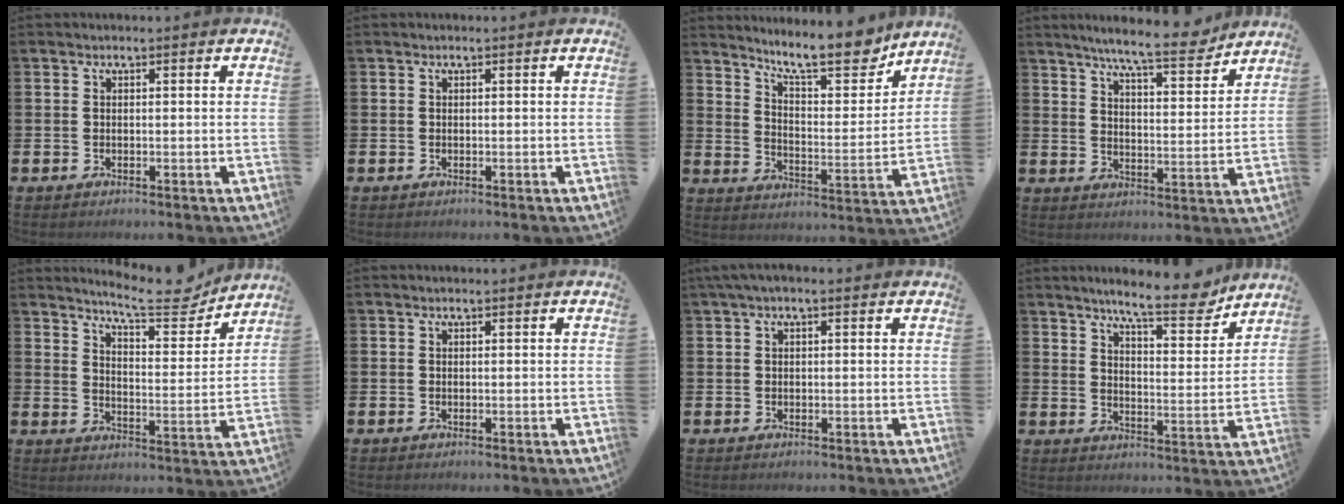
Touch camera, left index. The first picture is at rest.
{"total": 0.0}
{"total": 12.4, "force": [10.7, 2.7, 5.7], "torque": [-0.107, -0.063, 0.184]}
{"total": 8.8, "force": [8.0, 0.6, 3.7], "torque": [-0.075, -0.049, 0.138]}
{"total": 8.8, "force": [8.2, 1.2, 2.9], "torque": [-0.065, -0.056, 0.143]}
{"total": 0.0}
{"total": 1.2, "force": [0.5, 0.3, 1.1], "torque": [-0.021, 0.004, 0.008]}
{"total": 9.7, "force": [8.7, 1.4, 4.2], "torque": [-0.078, -0.047, 0.151]}